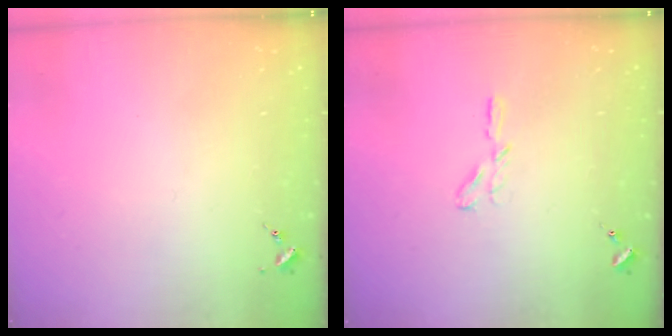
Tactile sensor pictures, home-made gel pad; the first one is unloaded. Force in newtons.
{"total": 3.8, "press": 3.8, "slide": 0.3}